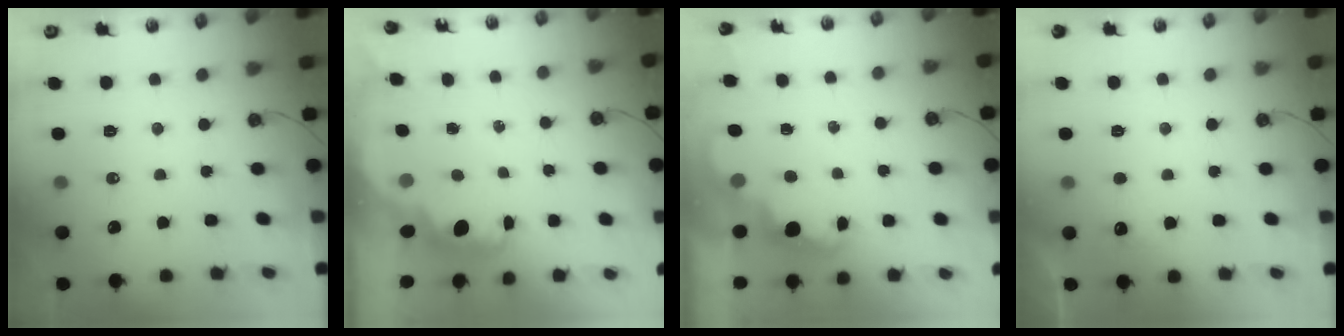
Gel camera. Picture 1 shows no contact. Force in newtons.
{"total": 2.5, "press": 2.4, "slide": 0.6}
{"total": 2.3, "press": 2.3, "slide": 0.5}
{"total": 2.1, "press": 1.9, "slide": 0.9}